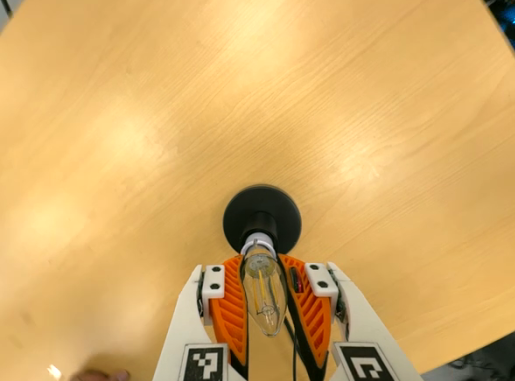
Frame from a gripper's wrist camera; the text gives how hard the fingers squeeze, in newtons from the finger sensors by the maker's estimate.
{"total": 19.6, "left": 19.6, "right": 19.6}